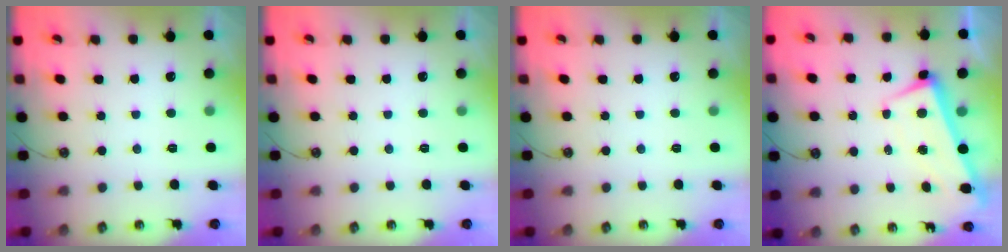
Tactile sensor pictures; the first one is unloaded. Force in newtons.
{"total": 0.0}
{"total": 0.0}
{"total": 1.7, "press": 0.7, "slide": 1.6}